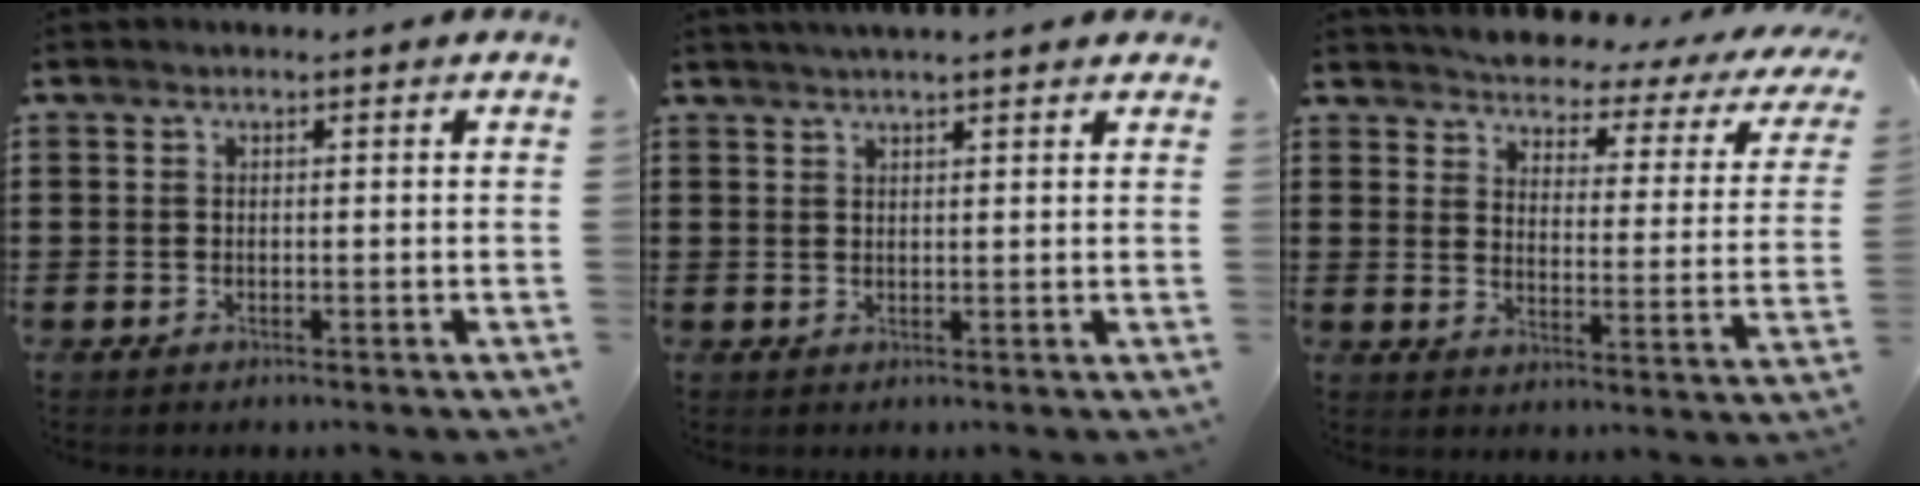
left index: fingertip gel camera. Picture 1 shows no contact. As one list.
[{"total": 2.1, "force": [1.9, 0.0, 0.9], "torque": [-0.021, 0.004, 0.035]}, {"total": 2.8, "force": [2.8, 0.3, 0.6], "torque": [-0.035, -0.030, 0.037]}]